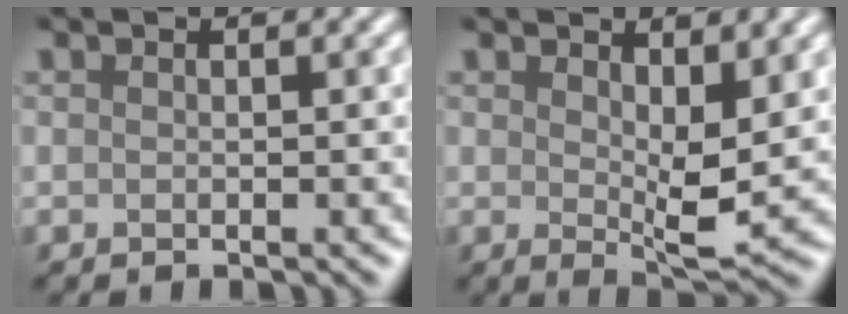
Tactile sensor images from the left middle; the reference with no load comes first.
{"total": 4.2, "force": [1.1, 1.2, 3.8], "torque": [-0.069, -0.015, 0.023]}